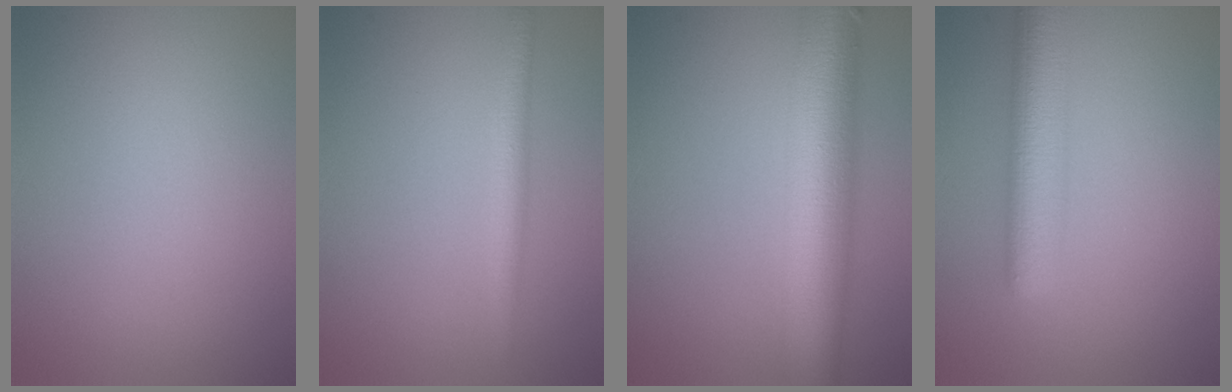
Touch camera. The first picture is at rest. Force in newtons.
{"total": 2.3, "press": 2.3, "slide": 0.1}
{"total": 10.1, "press": 10.1, "slide": 0.4}
{"total": 5.5, "press": 5.5, "slide": 0.1}